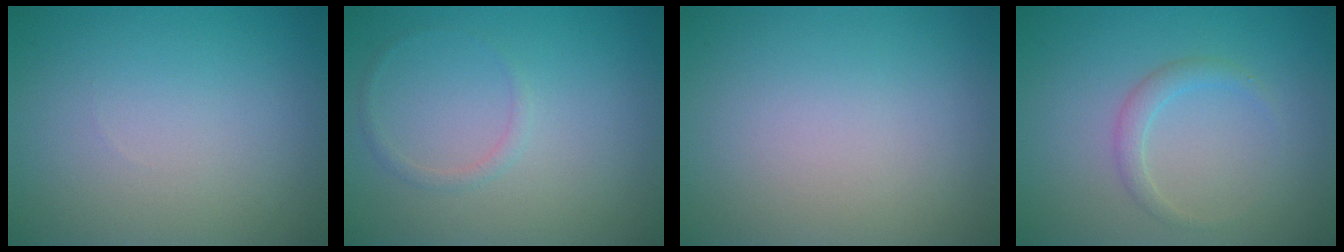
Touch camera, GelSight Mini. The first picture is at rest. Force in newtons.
{"total": 0.8, "press": 0.8, "slide": 0.0}
{"total": 0.0}
{"total": 1.5, "press": 1.5, "slide": 0.1}